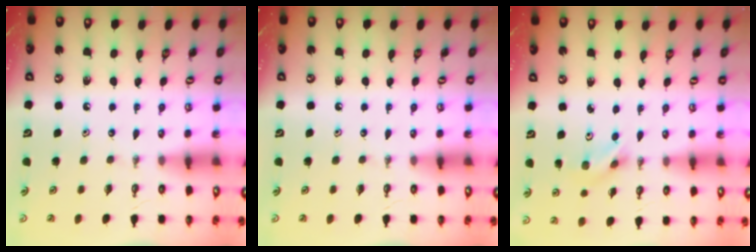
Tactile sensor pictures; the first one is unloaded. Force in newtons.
{"total": 0.0}
{"total": 4.4, "press": 3.7, "slide": 2.4}